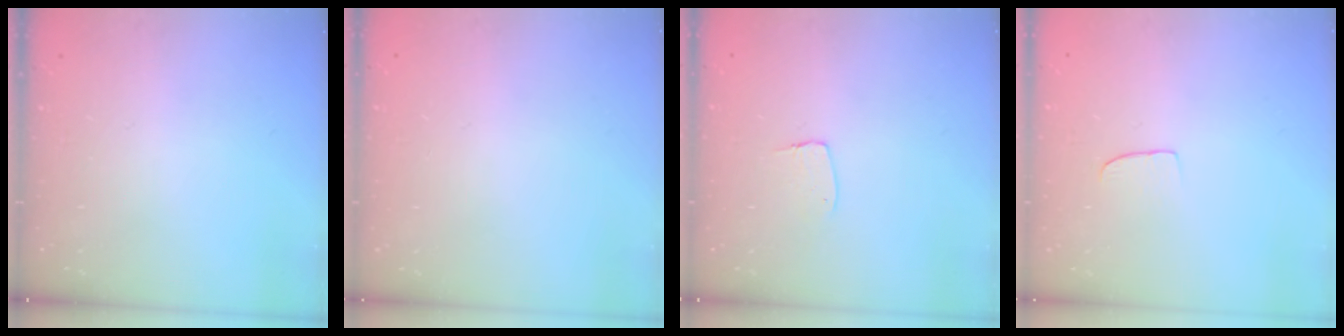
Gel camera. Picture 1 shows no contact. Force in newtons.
{"total": 0.0}
{"total": 4.6, "press": 4.6, "slide": 0.3}
{"total": 4.2, "press": 4.2, "slide": 0.3}